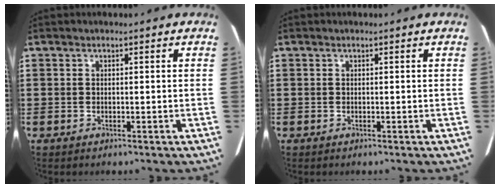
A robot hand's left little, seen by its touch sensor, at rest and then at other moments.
{"total": 0.0}